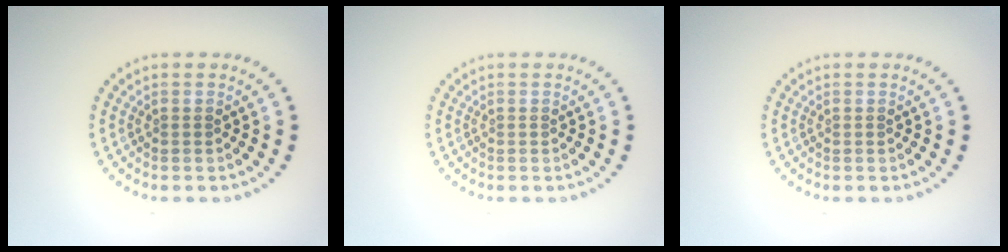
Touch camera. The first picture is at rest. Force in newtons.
{"total": 0.0}
{"total": 0.0}